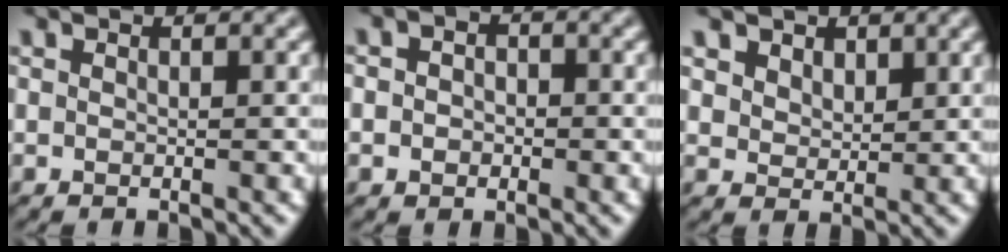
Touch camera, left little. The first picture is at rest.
{"total": 2.7, "force": [-0.1, 2.2, 1.6], "torque": [-0.013, 0.007, -0.025]}
{"total": 3.3, "force": [2.0, 2.2, 1.3], "torque": [-0.055, -0.009, 0.046]}